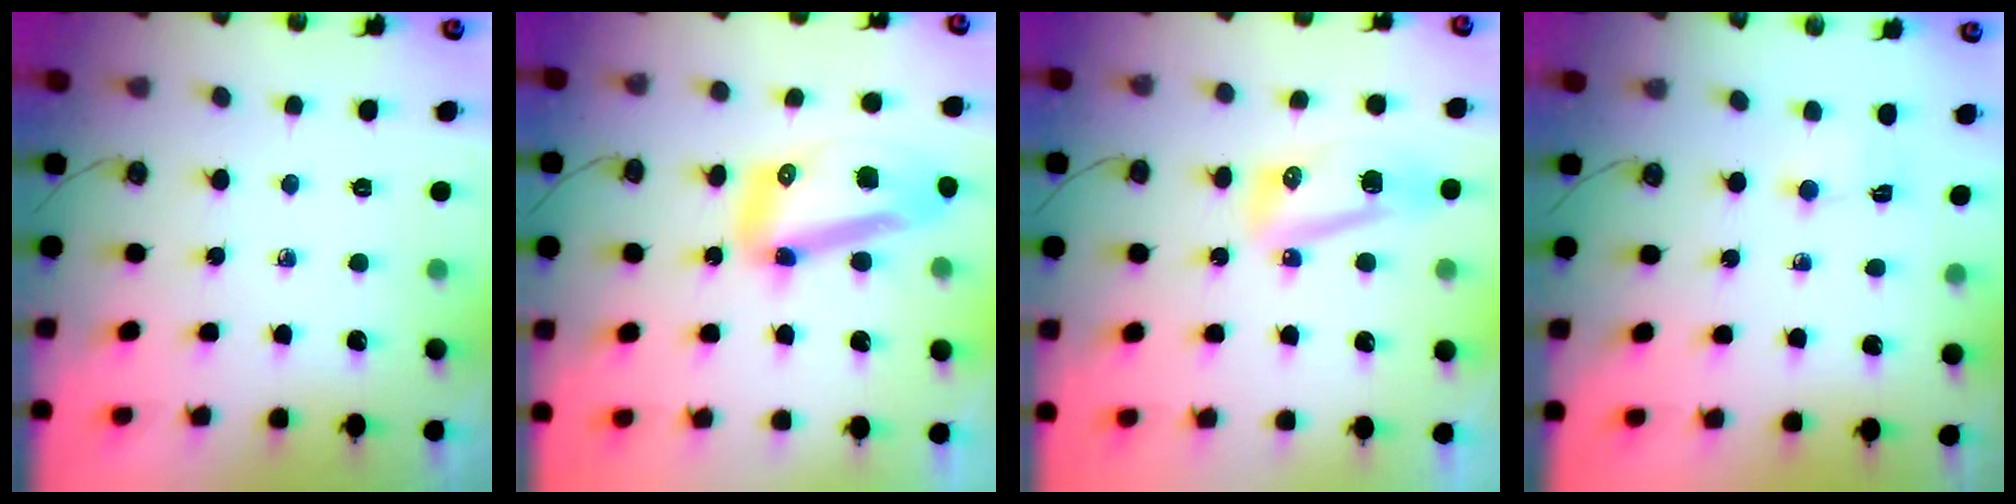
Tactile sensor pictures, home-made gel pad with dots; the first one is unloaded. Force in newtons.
{"total": 15.1, "press": 14.7, "slide": 3.2}
{"total": 17.2, "press": 11.0, "slide": 13.2}
{"total": 1.5, "press": 1.3, "slide": 0.7}